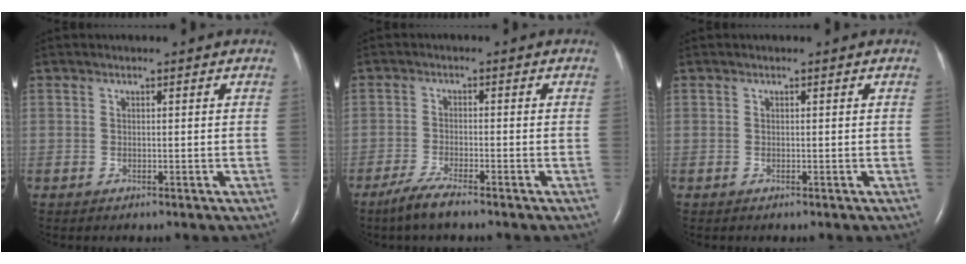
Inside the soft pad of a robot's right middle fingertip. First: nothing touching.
{"total": 4.0, "force": [-3.1, 0.1, 2.6], "torque": [-0.064, -0.011, -0.063]}
{"total": 0.0}